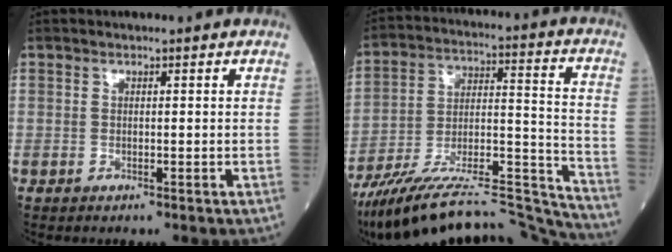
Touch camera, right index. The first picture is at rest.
{"total": 26.2, "force": [-24.5, 1.2, 9.1], "torque": [-0.118, 0.016, -0.378]}